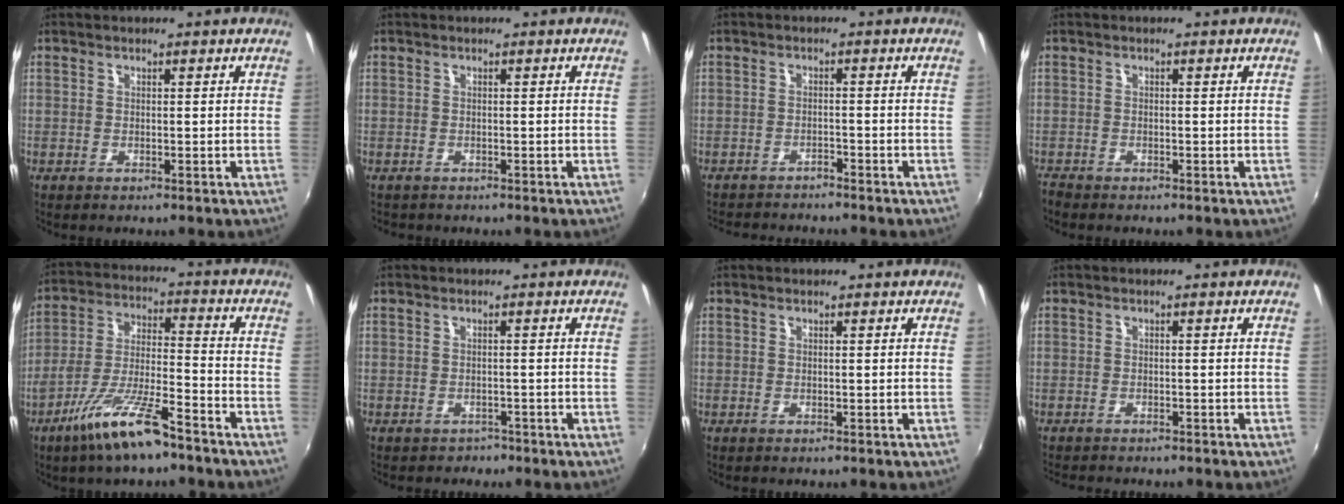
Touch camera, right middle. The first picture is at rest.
{"total": 1.0, "force": [-0.8, 0.6, 0.0], "torque": [-0.003, 0.002, -0.012]}
{"total": 5.7, "force": [-5.4, 1.0, 1.5], "torque": [-0.042, -0.009, -0.081]}
{"total": 1.5, "force": [-1.5, 0.2, 0.2], "torque": [-0.009, -0.009, -0.033]}
{"total": 12.8, "force": [-8.6, 2.2, 9.3], "torque": [-0.191, -0.017, -0.157]}
{"total": 2.2, "force": [-1.7, 1.4, 0.2], "torque": [-0.010, -0.004, -0.022]}
{"total": 0.0}
{"total": 2.9, "force": [-2.7, 0.6, 0.9], "torque": [-0.025, -0.011, -0.043]}